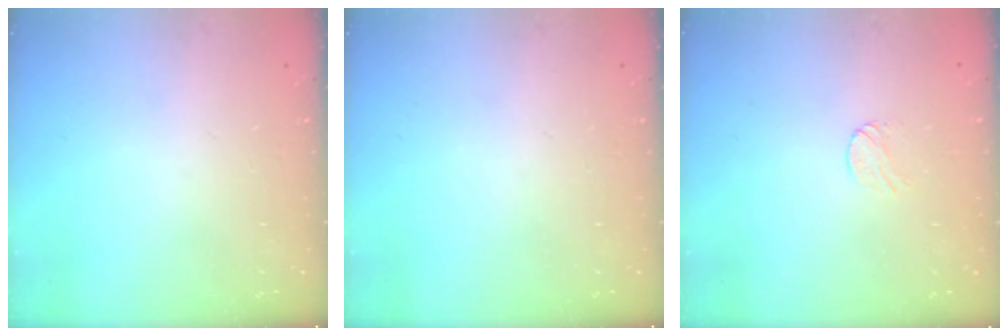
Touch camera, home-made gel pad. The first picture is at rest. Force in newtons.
{"total": 0.0}
{"total": 3.6, "press": 3.6, "slide": 0.3}